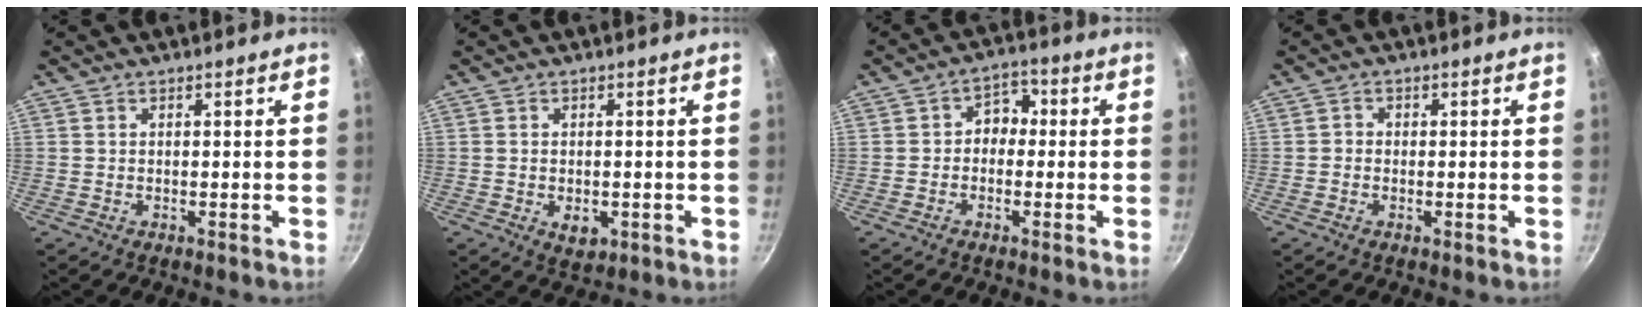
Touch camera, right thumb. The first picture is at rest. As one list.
[{"total": 3.7, "force": [-0.9, 2.5, 2.6], "torque": [-0.035, -0.002, -0.007]}, {"total": 4.6, "force": [-0.4, 3.7, 2.7], "torque": [-0.003, 0.019, -0.019]}, {"total": 1.2, "force": [-0.3, 1.0, 0.4], "torque": [-0.006, 0.005, -0.009]}]